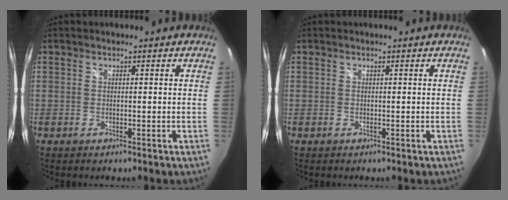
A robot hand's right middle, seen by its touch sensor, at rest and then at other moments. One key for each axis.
{"total": 0.0}